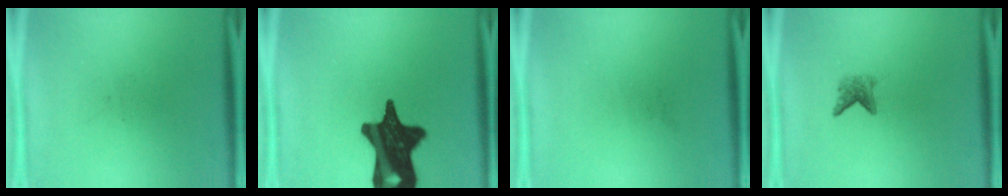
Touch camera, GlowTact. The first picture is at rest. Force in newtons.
{"total": 18.1}
{"total": 0.0}
{"total": 2.1}